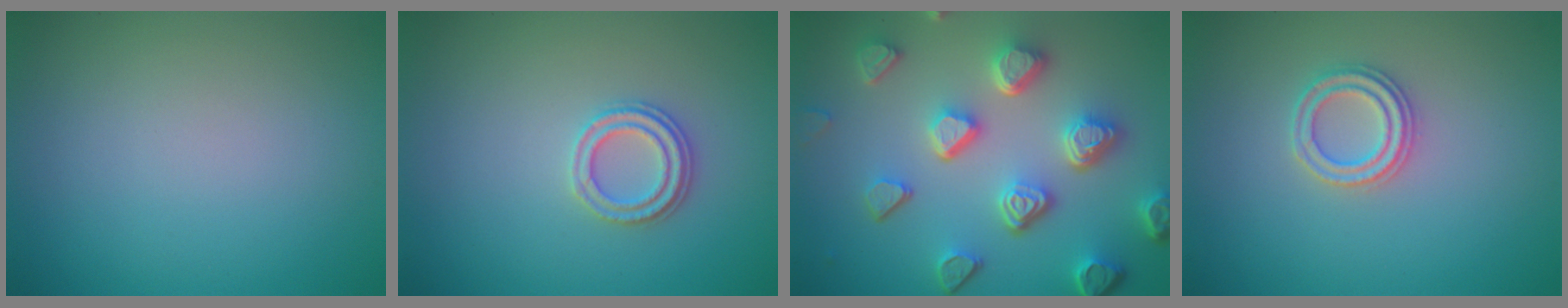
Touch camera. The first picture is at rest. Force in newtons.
{"total": 2.3, "press": 2.2, "slide": 0.8}
{"total": 6.8, "press": 5.3, "slide": 4.2}
{"total": 2.2, "press": 2.2, "slide": 0.3}